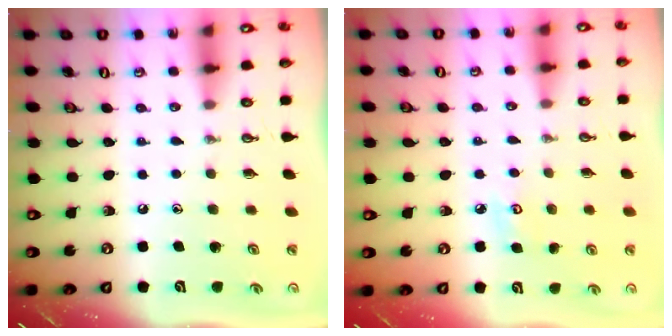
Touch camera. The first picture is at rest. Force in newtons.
{"total": 5.6, "press": 5.6, "slide": 0.5}